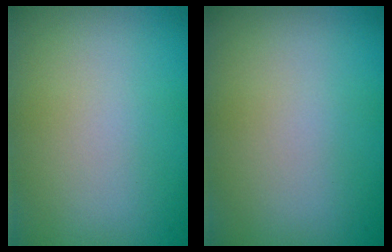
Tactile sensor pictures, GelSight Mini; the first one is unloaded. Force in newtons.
{"total": 0.0}